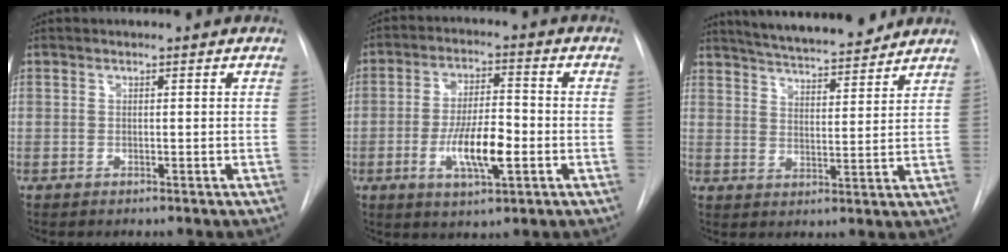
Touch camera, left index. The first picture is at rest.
{"total": 9.3, "force": [-3.0, 2.3, 8.5], "torque": [-0.159, -0.005, -0.048]}
{"total": 14.1, "force": [12.7, 1.9, 5.8], "torque": [-0.094, 0.004, 0.192]}